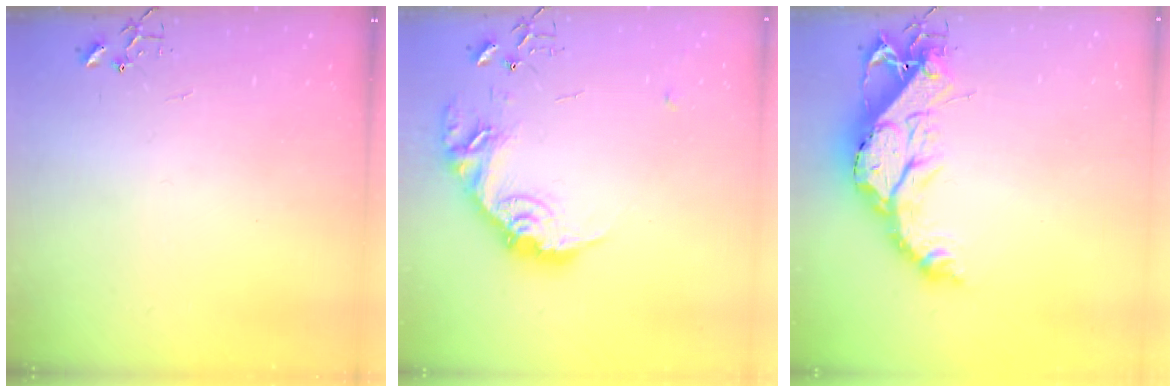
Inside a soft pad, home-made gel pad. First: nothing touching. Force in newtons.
{"total": 17.6, "press": 17.6, "slide": 0.8}
{"total": 18.0, "press": 17.9, "slide": 1.7}